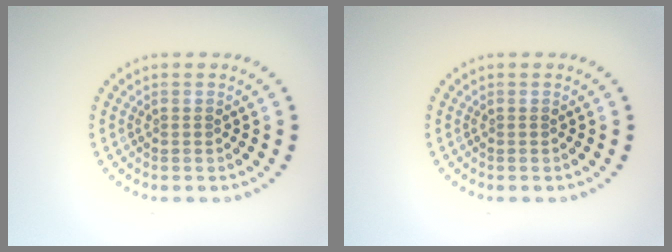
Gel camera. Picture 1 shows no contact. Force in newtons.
{"total": 0.0}